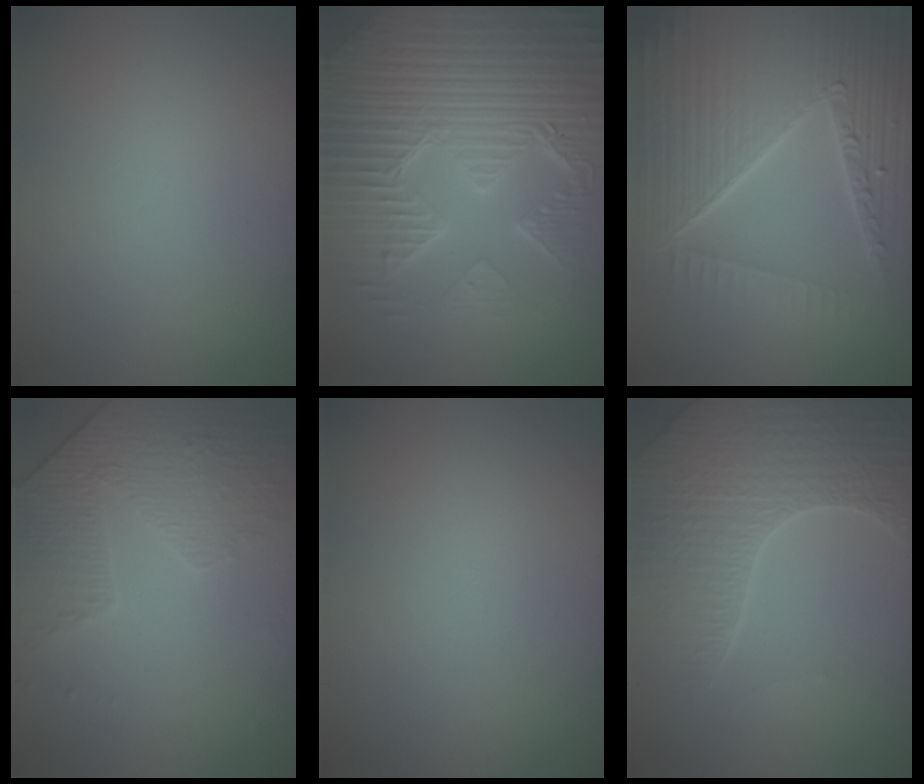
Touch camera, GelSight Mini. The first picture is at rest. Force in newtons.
{"total": 9.5, "press": 6.7, "slide": 6.8}
{"total": 8.6, "press": 6.0, "slide": 6.2}
{"total": 4.7, "press": 3.2, "slide": 3.4}
{"total": 0.0}
{"total": 7.1, "press": 5.3, "slide": 4.6}